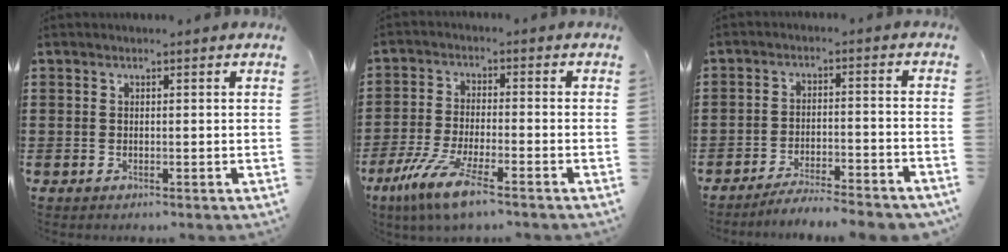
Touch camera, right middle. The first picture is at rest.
{"total": 7.8, "force": [-5.4, 0.9, 5.6], "torque": [-0.129, -0.014, -0.106]}
{"total": 4.3, "force": [-4.1, -0.2, 1.1], "torque": [-0.020, 0.000, -0.083]}